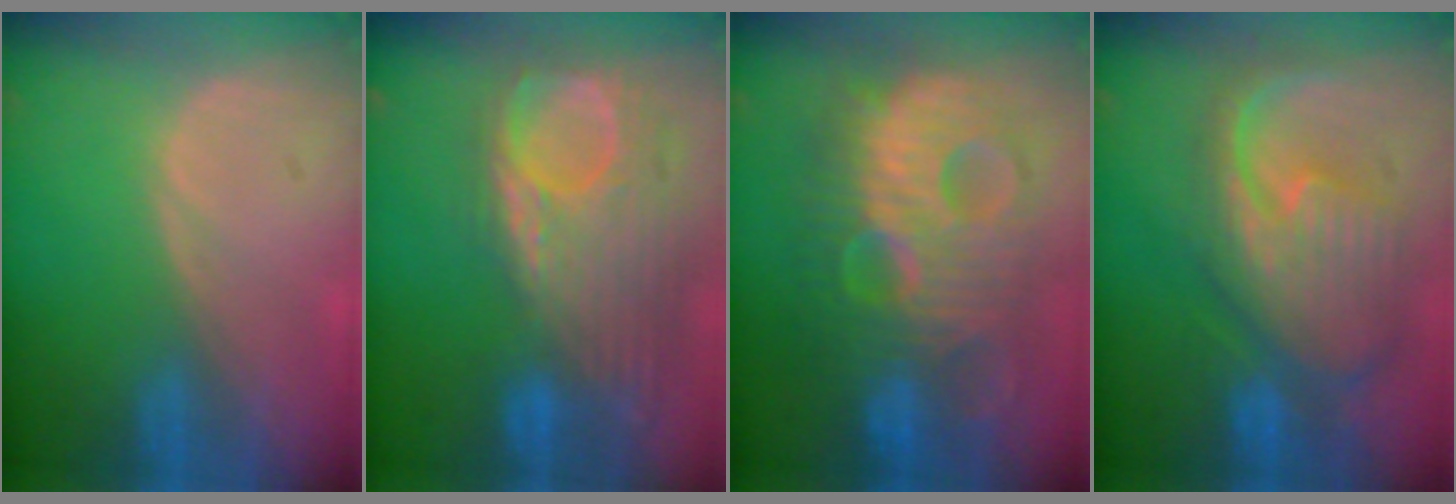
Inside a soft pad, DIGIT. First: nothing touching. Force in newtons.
{"total": 12.5, "press": 10.6, "slide": 6.6}
{"total": 13.7, "press": 13.6, "slide": 1.1}
{"total": 12.0, "press": 10.4, "slide": 6.0}